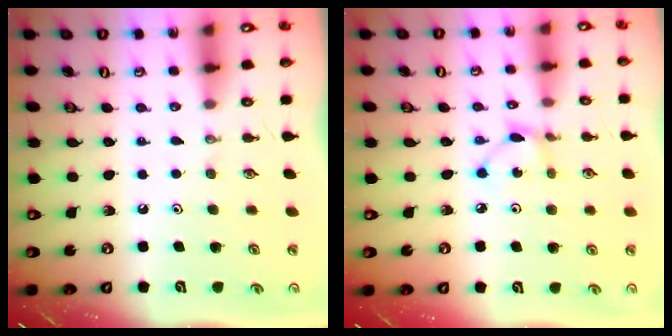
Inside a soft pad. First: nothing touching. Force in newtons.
{"total": 2.2, "press": 2.2, "slide": 0.2}